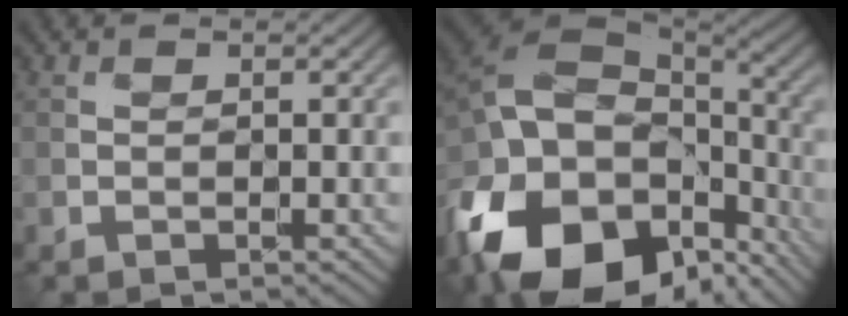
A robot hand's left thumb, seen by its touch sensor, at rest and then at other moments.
{"total": 19.9, "force": [-9.4, 13.2, 11.5], "torque": [-0.269, -0.036, -0.146]}